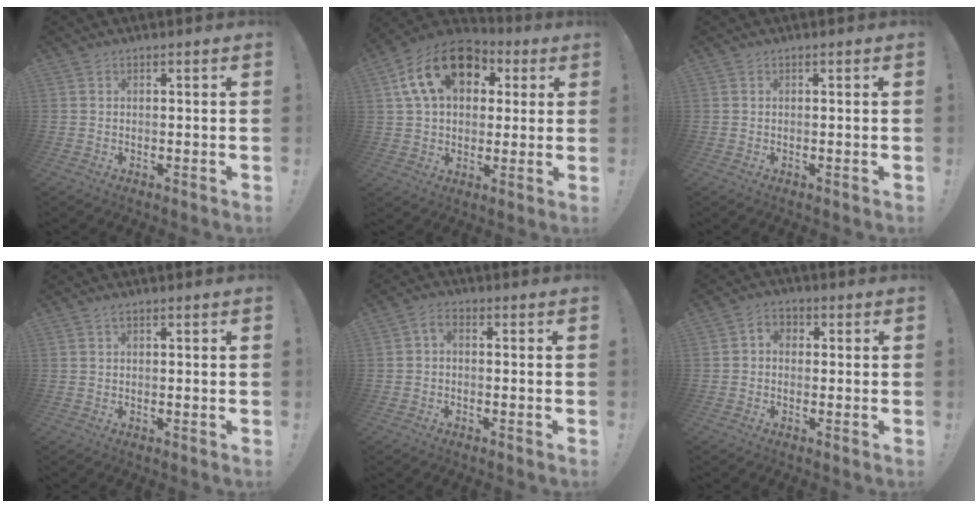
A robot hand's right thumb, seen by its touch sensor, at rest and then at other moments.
{"total": 18.6, "force": [7.0, 12.4, 12.0], "torque": [-0.204, -0.009, 0.128]}
{"total": 0.0}
{"total": 1.0, "force": [0.6, 0.2, 0.7], "torque": [-0.008, -0.001, 0.008]}
{"total": 2.3, "force": [-0.9, 1.1, 1.8], "torque": [-0.038, 0.002, -0.018]}
{"total": 3.3, "force": [-0.6, 2.7, 1.8], "torque": [-0.023, 0.008, -0.011]}